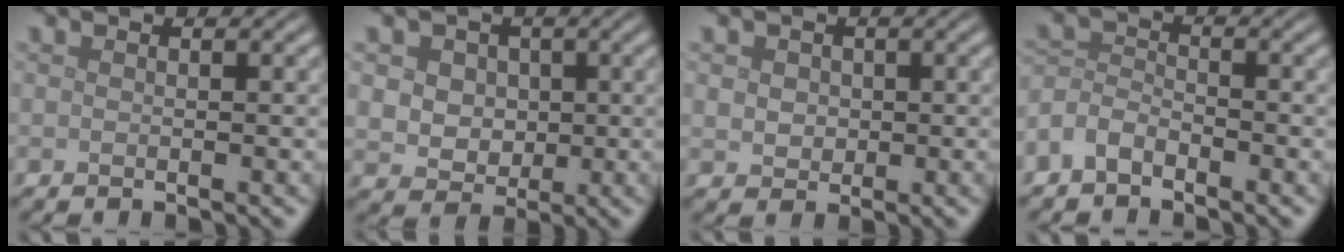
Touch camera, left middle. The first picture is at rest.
{"total": 5.8, "force": [1.6, 4.8, 2.7], "torque": [-0.051, 0.018, 0.019]}
{"total": 1.8, "force": [0.3, 1.6, 0.8], "torque": [-0.017, -0.001, 0.008]}
{"total": 2.7, "force": [-2.0, 1.4, 1.2], "torque": [-0.027, 0.006, -0.050]}